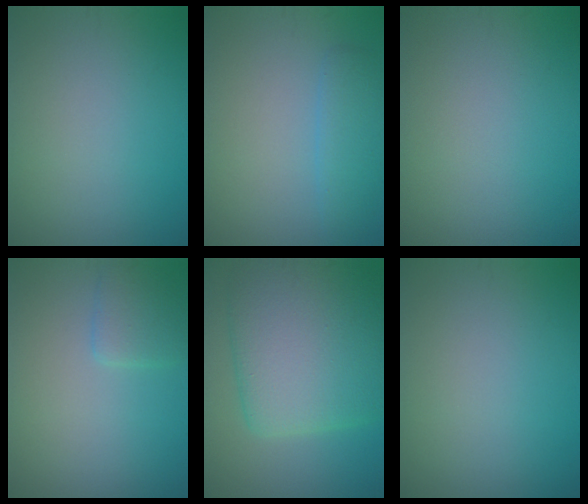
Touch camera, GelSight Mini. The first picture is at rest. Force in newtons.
{"total": 2.5, "press": 2.5, "slide": 0.2}
{"total": 0.0}
{"total": 1.9, "press": 1.9, "slide": 0.1}
{"total": 10.5, "press": 10.5, "slide": 0.4}
{"total": 0.0}